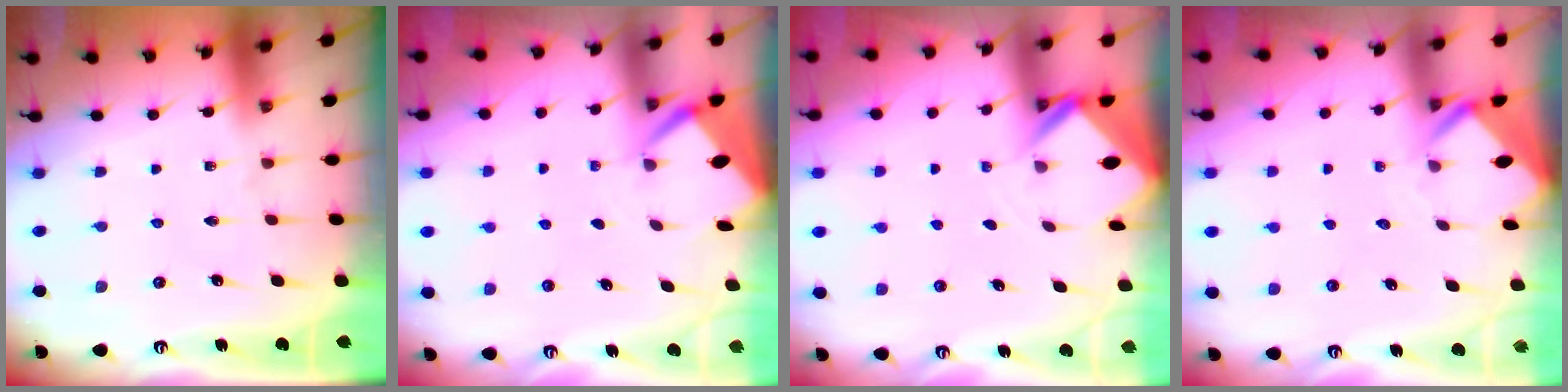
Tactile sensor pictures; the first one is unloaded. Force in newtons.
{"total": 2.7, "press": 2.7, "slide": 0.3}
{"total": 2.7, "press": 2.7, "slide": 0.2}
{"total": 2.6, "press": 2.6, "slide": 0.1}